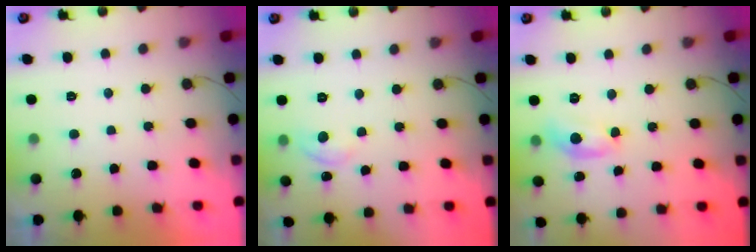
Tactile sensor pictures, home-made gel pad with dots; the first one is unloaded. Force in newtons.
{"total": 4.9, "press": 4.9, "slide": 0.6}
{"total": 9.0, "press": 9.0, "slide": 0.6}